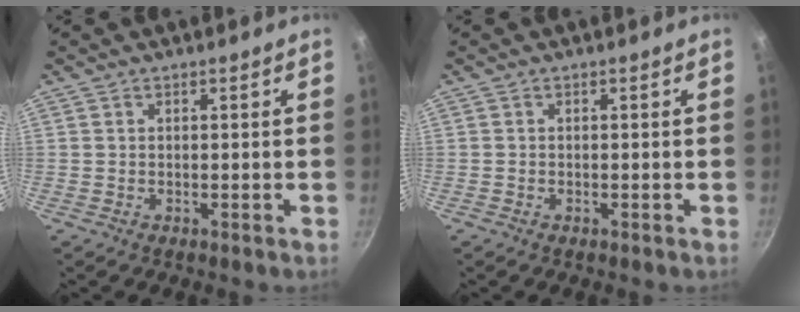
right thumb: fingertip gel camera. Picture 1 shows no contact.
{"total": 0.0}